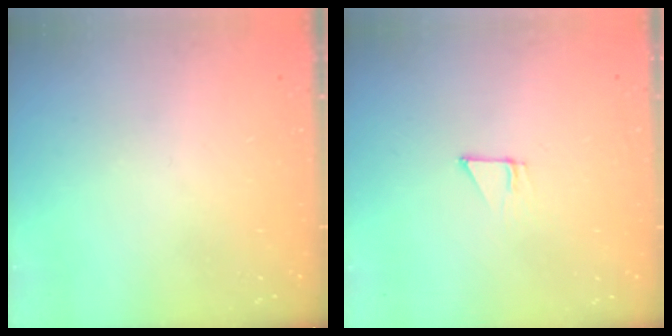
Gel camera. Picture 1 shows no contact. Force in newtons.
{"total": 4.9, "press": 4.9, "slide": 0.3}